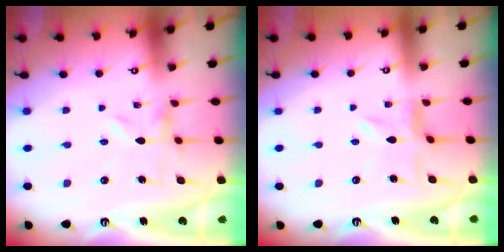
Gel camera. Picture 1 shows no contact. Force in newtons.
{"total": 2.8, "press": 2.7, "slide": 0.3}